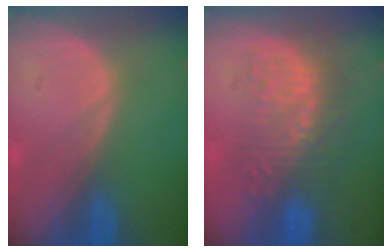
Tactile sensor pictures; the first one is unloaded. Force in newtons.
{"total": 8.8, "press": 8.5, "slide": 2.5}